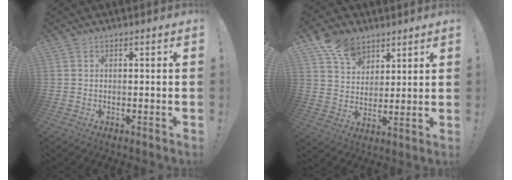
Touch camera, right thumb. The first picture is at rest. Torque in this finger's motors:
{"motor_torque": [0.77, 1.20, 0.65, 0.49, 0.02]}